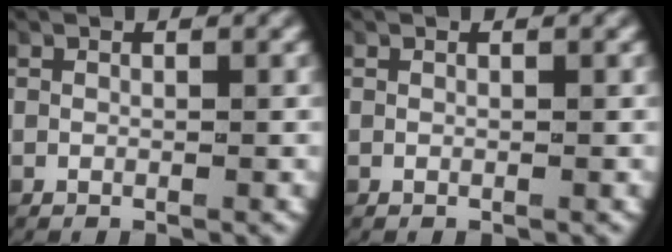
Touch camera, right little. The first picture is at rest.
{"total": 0.0}